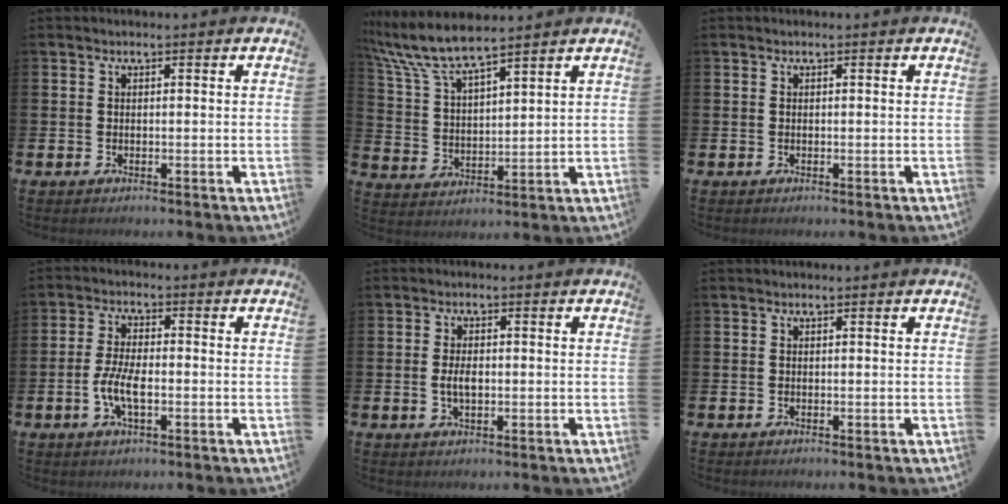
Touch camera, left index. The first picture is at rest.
{"total": 8.0, "force": [7.3, 1.1, 3.1], "torque": [-0.093, -0.028, 0.132]}
{"total": 0.0}
{"total": 4.9, "force": [-1.3, 1.9, 4.3], "torque": [-0.085, 0.000, -0.027]}
{"total": 2.9, "force": [-0.2, 1.5, 2.5], "torque": [-0.038, 0.001, -0.007]}
{"total": 0.0}